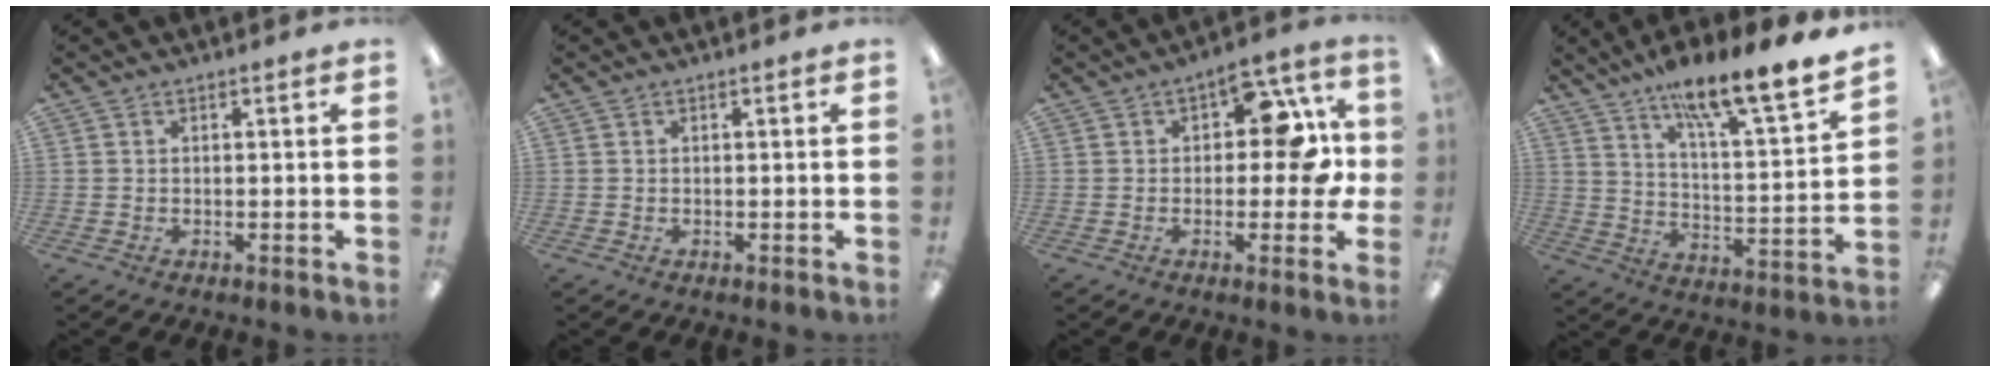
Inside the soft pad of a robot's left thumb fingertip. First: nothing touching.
{"total": 0.0}
{"total": 13.0, "force": [2.6, 6.7, 10.8], "torque": [-0.133, -0.005, 0.039]}
{"total": 15.0, "force": [12.4, 2.0, 8.2], "torque": [-0.132, -0.093, 0.203]}